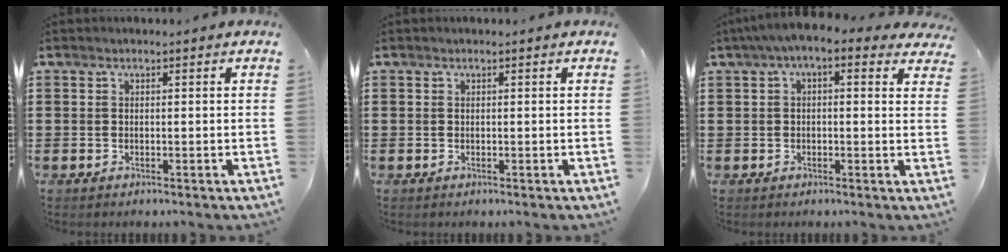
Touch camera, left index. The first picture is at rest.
{"total": 0.0}
{"total": 3.6, "force": [1.4, 1.1, 3.1], "torque": [-0.062, 0.003, 0.019]}